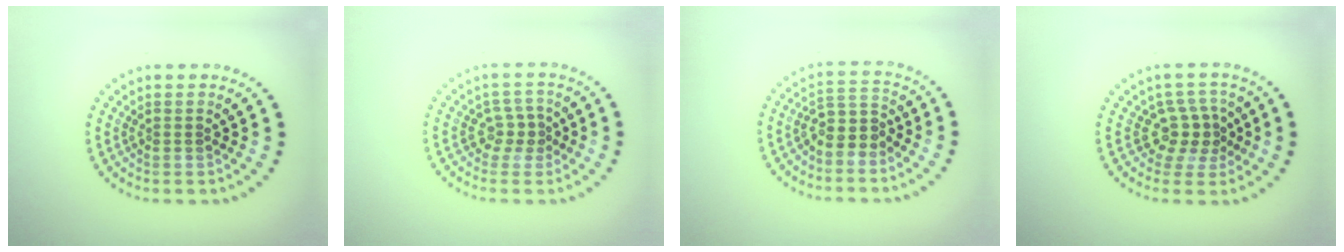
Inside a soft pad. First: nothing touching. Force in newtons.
{"total": 1.7, "press": 1.5, "slide": 0.9}
{"total": 2.8, "press": 2.2, "slide": 1.7}
{"total": 2.7, "press": 2.1, "slide": 1.6}